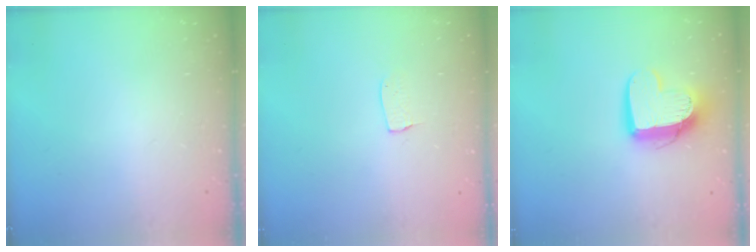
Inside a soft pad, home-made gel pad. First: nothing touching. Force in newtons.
{"total": 5.3, "press": 5.3, "slide": 0.3}
{"total": 12.9, "press": 12.8, "slide": 1.1}